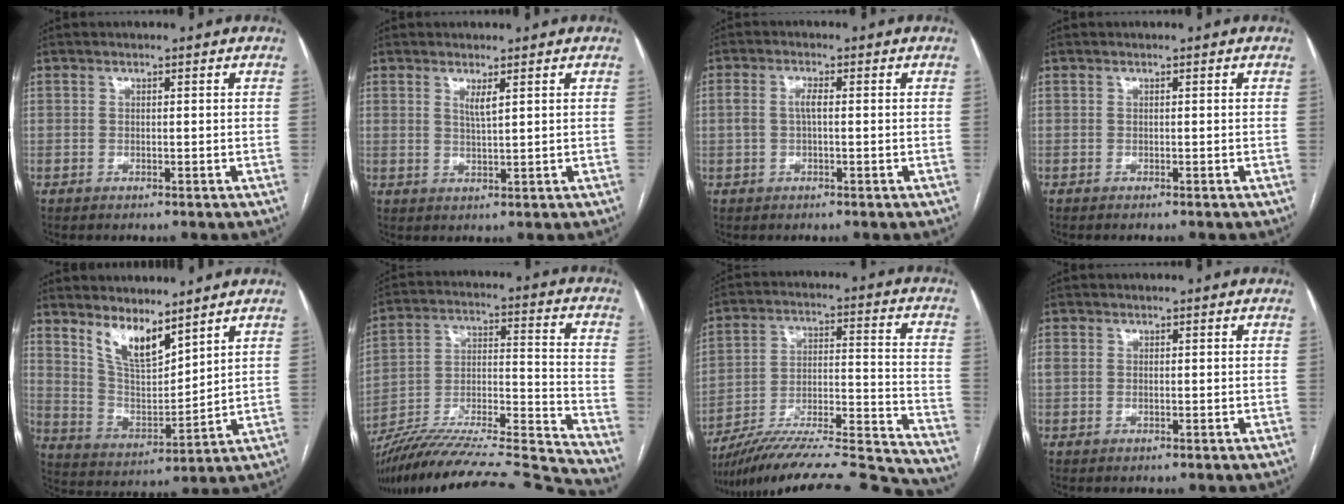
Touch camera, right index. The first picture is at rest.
{"total": 1.9, "force": [1.0, -0.1, 1.6], "torque": [-0.032, -0.008, 0.020]}
{"total": 2.3, "force": [0.0, 0.7, 2.2], "torque": [-0.048, 0.009, 0.003]}
{"total": 0.6, "force": [-0.6, 0.1, 0.2], "torque": [0.002, -0.001, -0.011]}
{"total": 8.5, "force": [6.4, 2.5, 5.0], "torque": [-0.100, -0.010, 0.136]}
{"total": 27.7, "force": [-25.8, -1.0, 9.9], "torque": [-0.149, -0.013, -0.401]}
{"total": 28.9, "force": [-26.8, 1.1, 10.8], "torque": [-0.115, -0.004, -0.390]}
{"total": 1.4, "force": [0.0, 1.0, 1.0], "torque": [-0.032, 0.013, 0.004]}